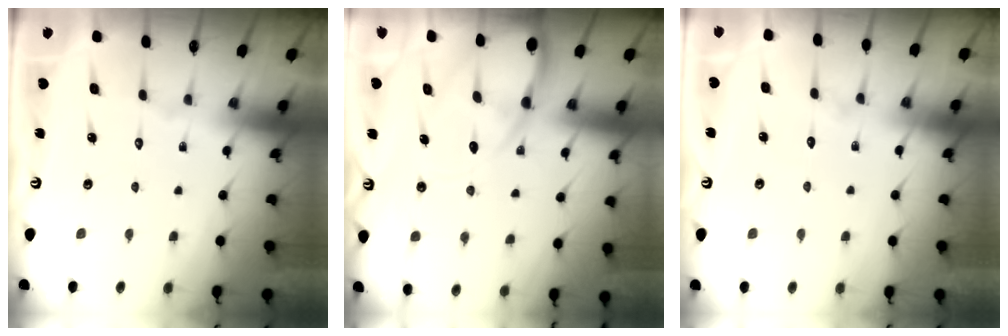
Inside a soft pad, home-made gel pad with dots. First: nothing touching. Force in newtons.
{"total": 11.3, "press": 11.2, "slide": 1.3}
{"total": 3.1, "press": 3.1, "slide": 0.3}